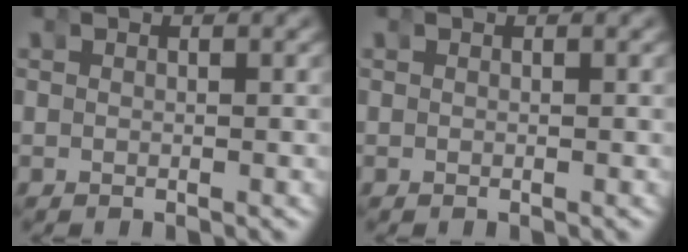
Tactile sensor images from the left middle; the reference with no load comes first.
{"total": 0.0}